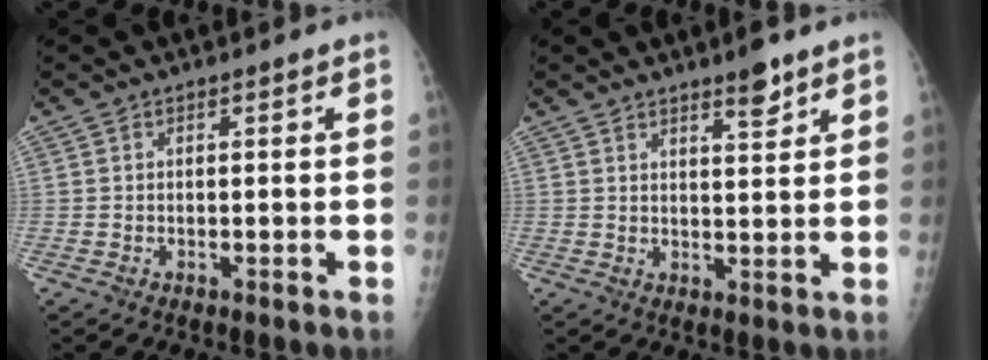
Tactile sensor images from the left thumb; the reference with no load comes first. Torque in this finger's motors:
{"motor_torque": [-0.10, 0.38, -0.49, -0.06, 0.03]}